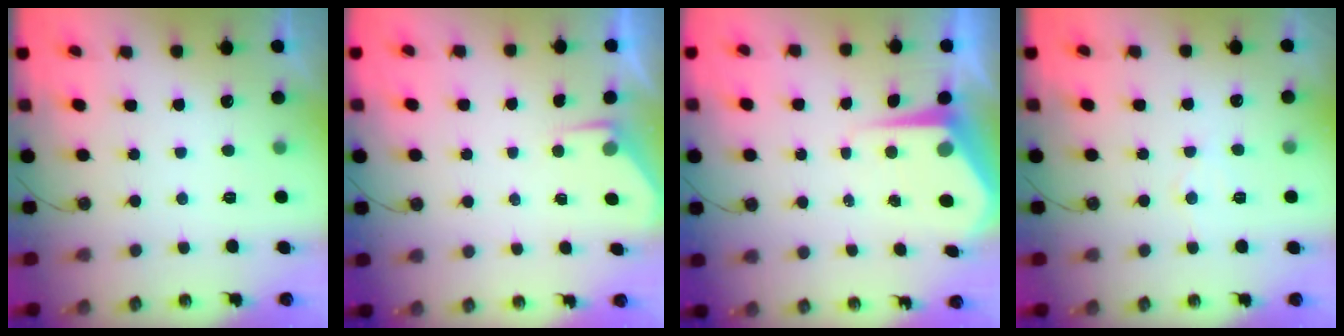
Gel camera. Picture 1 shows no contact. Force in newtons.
{"total": 2.8, "press": 2.8, "slide": 0.5}
{"total": 7.6, "press": 7.5, "slide": 0.8}
{"total": 5.9, "press": 5.8, "slide": 0.7}